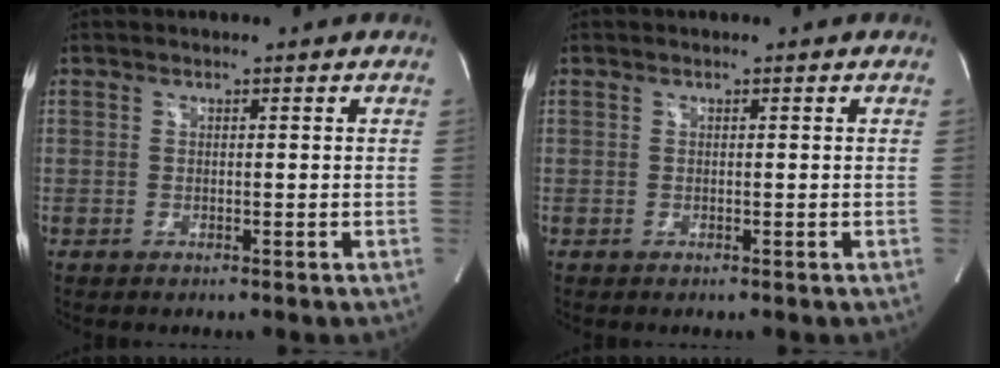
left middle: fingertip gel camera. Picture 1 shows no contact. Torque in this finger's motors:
{"motor_torque": [0.00, 0.00, 0.05, 0.01]}